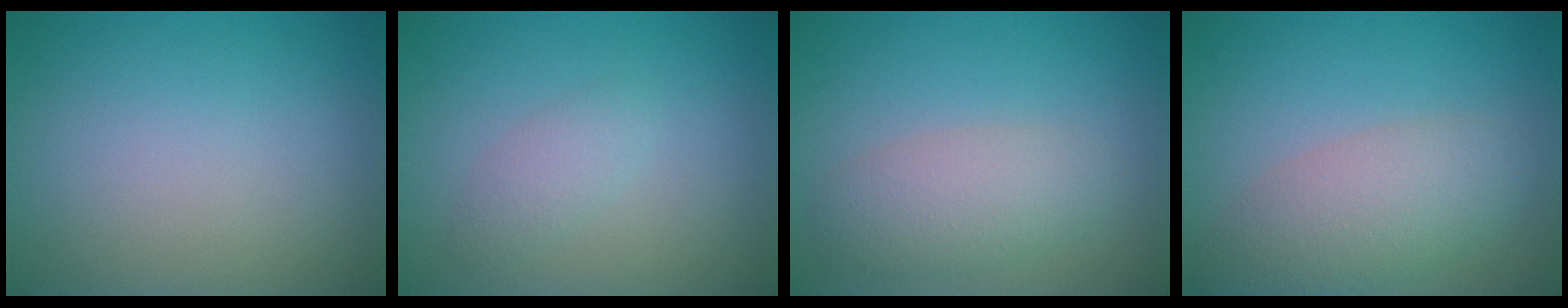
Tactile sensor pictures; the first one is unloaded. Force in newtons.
{"total": 1.5, "press": 1.5, "slide": 0.0}
{"total": 3.5, "press": 3.5, "slide": 0.1}
{"total": 4.7, "press": 4.7, "slide": 0.2}